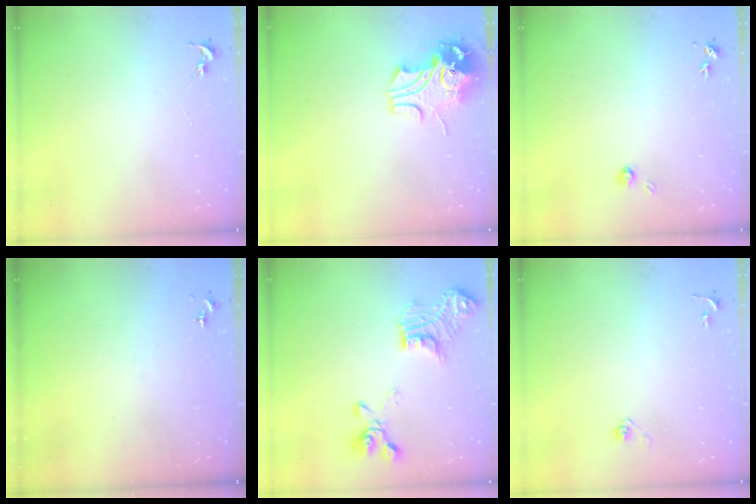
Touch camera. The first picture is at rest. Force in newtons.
{"total": 9.6, "press": 9.5, "slide": 1.4}
{"total": 3.7, "press": 3.7, "slide": 0.4}
{"total": 0.0}
{"total": 18.7, "press": 18.6, "slide": 1.6}
{"total": 3.6, "press": 3.0, "slide": 2.1}